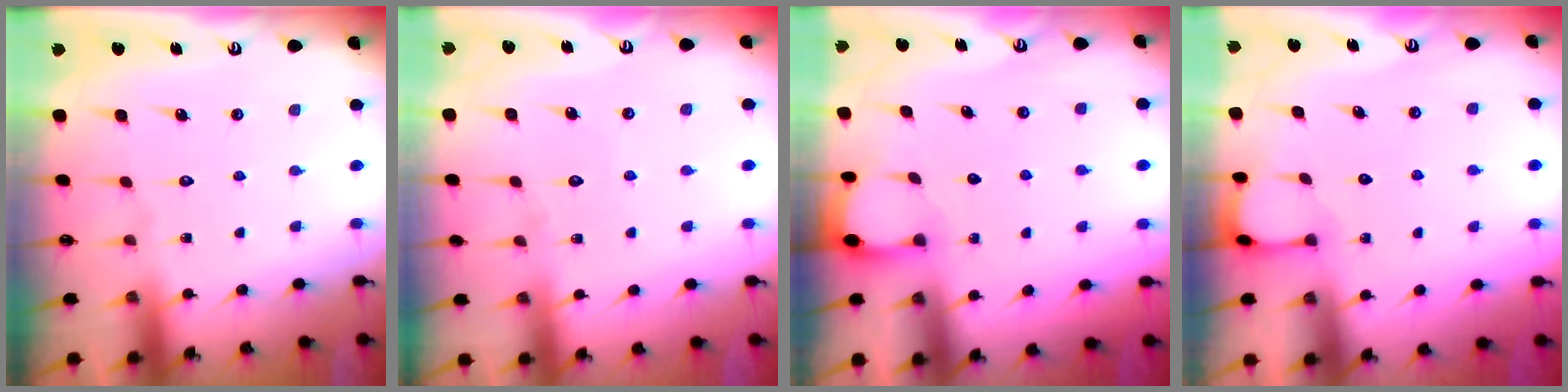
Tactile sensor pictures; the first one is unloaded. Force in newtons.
{"total": 2.3, "press": 2.3, "slide": 0.2}
{"total": 2.1, "press": 2.1, "slide": 0.3}
{"total": 1.9, "press": 1.9, "slide": 0.2}